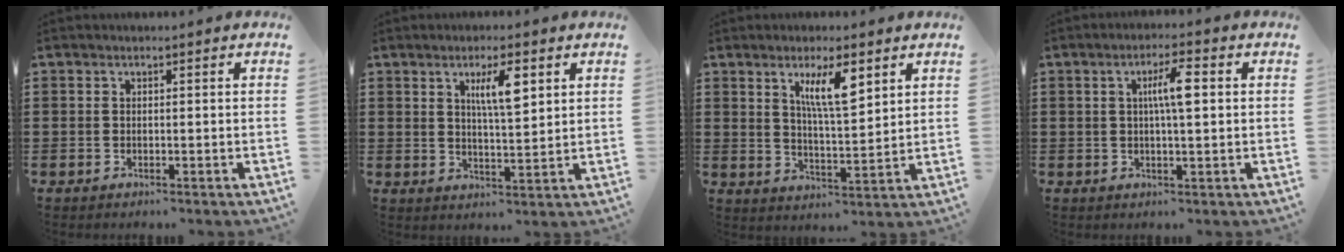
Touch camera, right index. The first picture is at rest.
{"total": 5.8, "force": [2.5, 1.5, 5.0], "torque": [-0.090, 0.003, 0.037]}
{"total": 7.8, "force": [3.9, 2.1, 6.4], "torque": [-0.126, 0.005, 0.065]}
{"total": 5.2, "force": [1.2, 1.1, 4.9], "torque": [-0.090, 0.008, 0.013]}